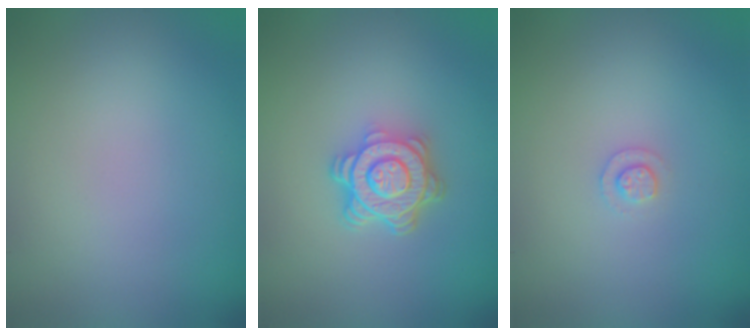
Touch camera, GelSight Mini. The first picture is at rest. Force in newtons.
{"total": 4.8, "press": 3.7, "slide": 3.1}
{"total": 1.0, "press": 1.0, "slide": 0.2}